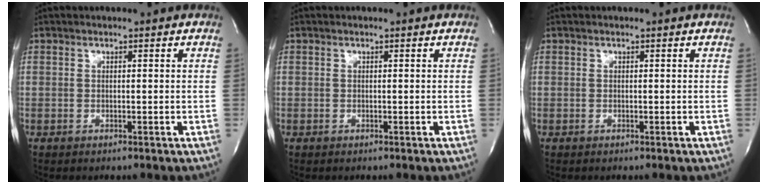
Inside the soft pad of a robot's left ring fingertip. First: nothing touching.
{"total": 0.0}
{"total": 0.0}